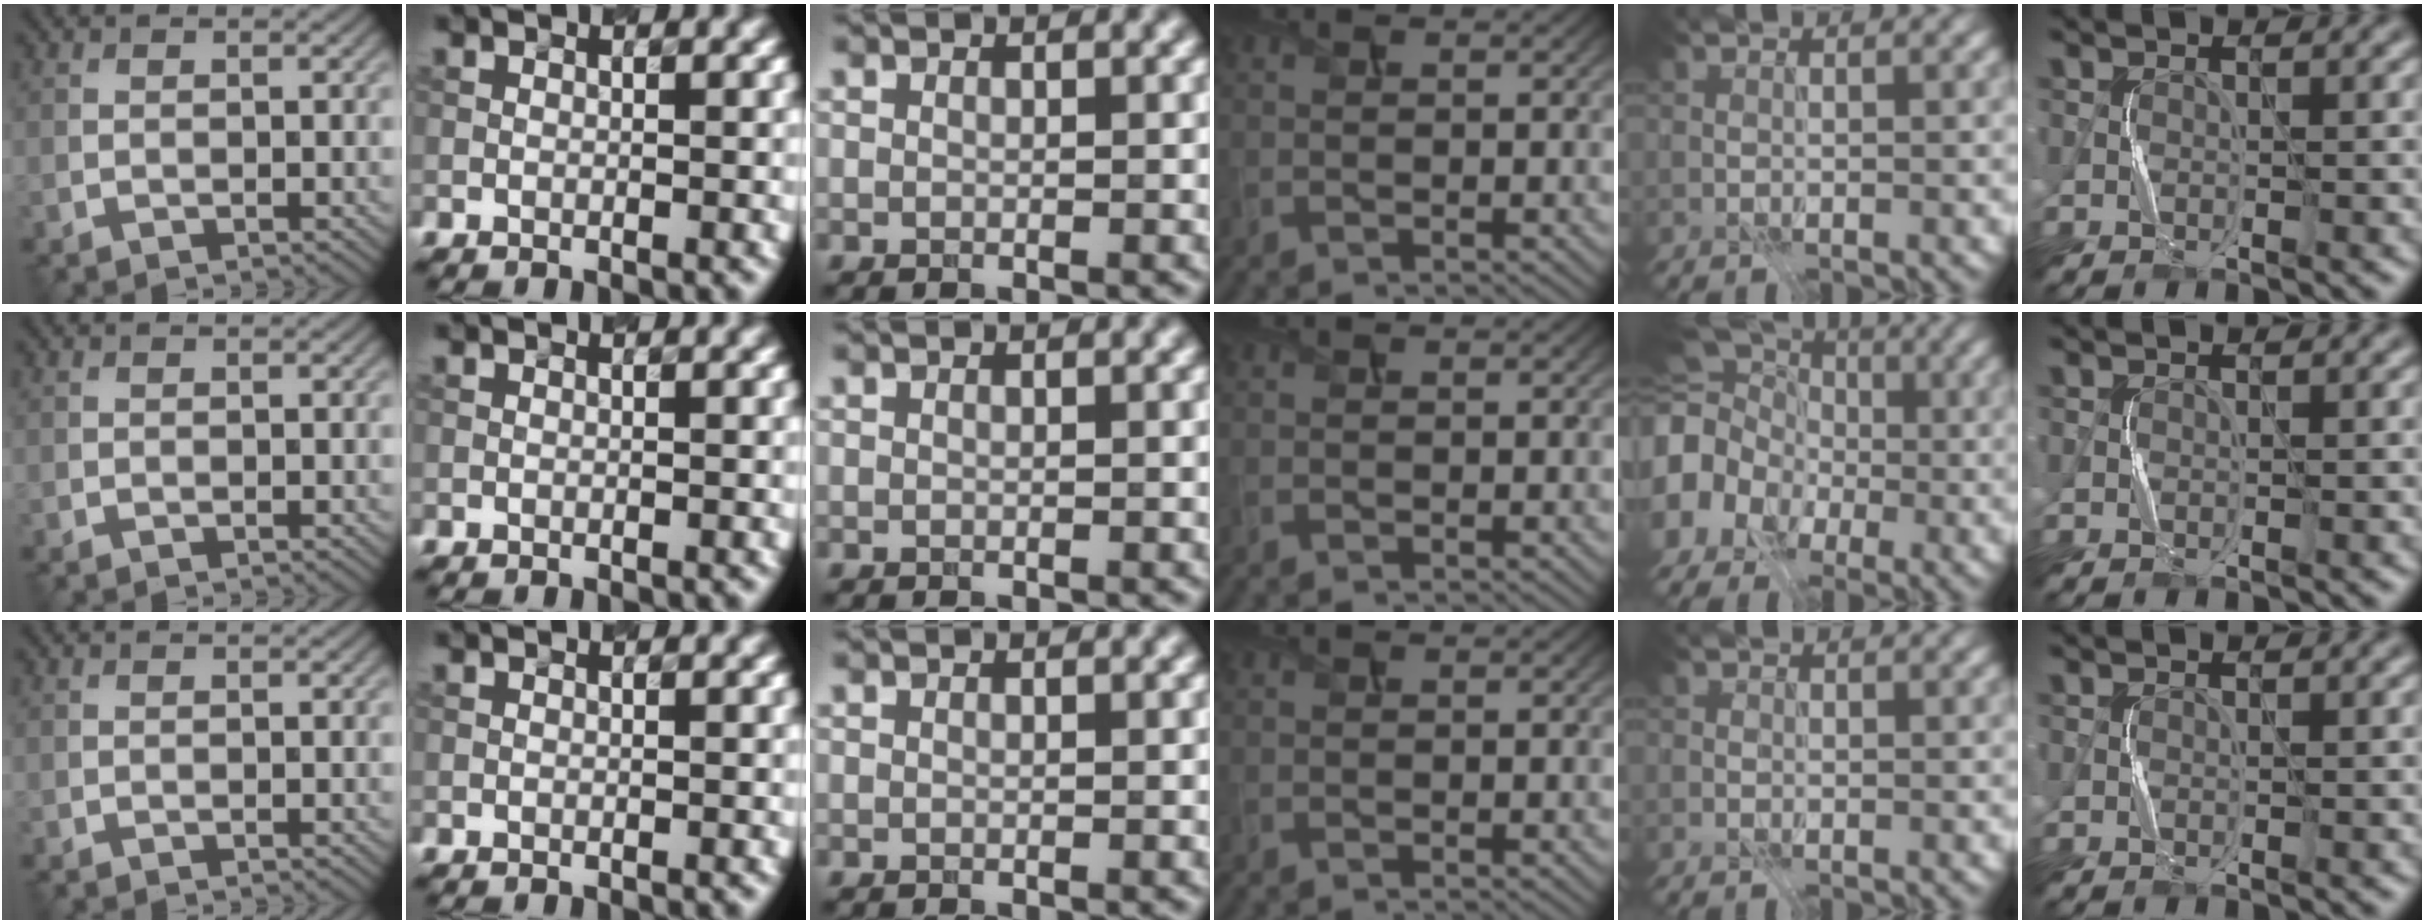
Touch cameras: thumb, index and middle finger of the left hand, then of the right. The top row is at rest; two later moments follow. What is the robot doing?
{"motion": "press", "object": "toy piano key"}